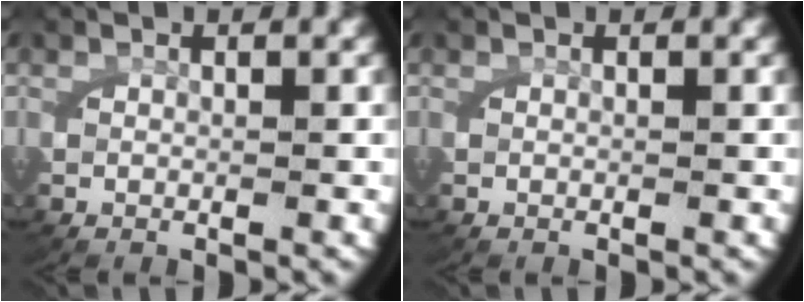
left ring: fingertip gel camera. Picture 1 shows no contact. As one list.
[{"total": 0.0}]